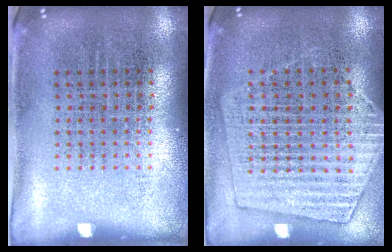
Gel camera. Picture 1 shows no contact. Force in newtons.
{"total": 1.4, "press": 1.3, "slide": 0.5}